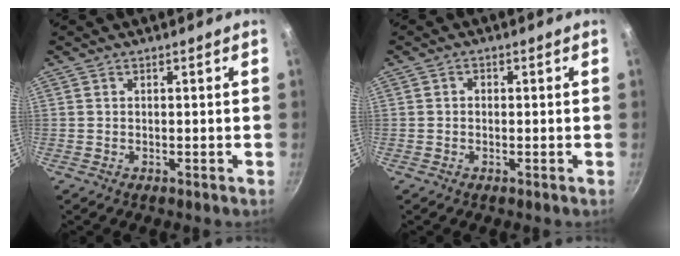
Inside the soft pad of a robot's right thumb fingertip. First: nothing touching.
{"total": 1.1, "force": [-0.1, 1.0, 0.6], "torque": [-0.010, 0.005, -0.003]}